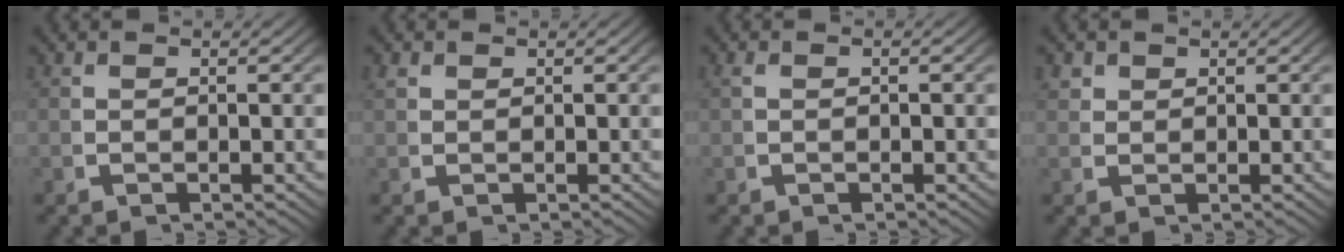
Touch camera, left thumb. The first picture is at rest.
{"total": 0.8, "force": [0.7, 0.3, 0.2], "torque": [-0.008, -0.004, 0.020]}
{"total": 0.6, "force": [0.0, 0.2, 0.5], "torque": [-0.014, 0.000, 0.002]}
{"total": 1.4, "force": [1.0, 0.9, 0.4], "torque": [-0.011, -0.005, 0.028]}